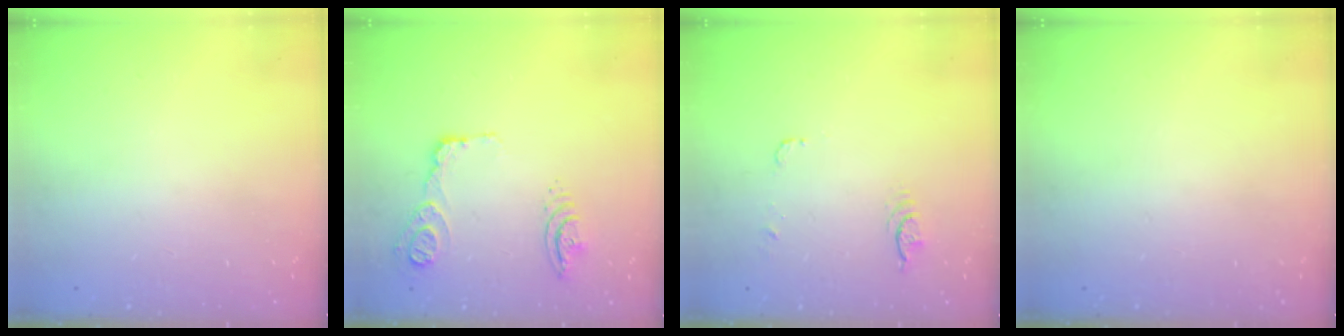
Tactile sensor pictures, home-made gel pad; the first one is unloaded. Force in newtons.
{"total": 21.3, "press": 16.2, "slide": 13.8}
{"total": 14.3, "press": 5.9, "slide": 13.1}
{"total": 0.0}